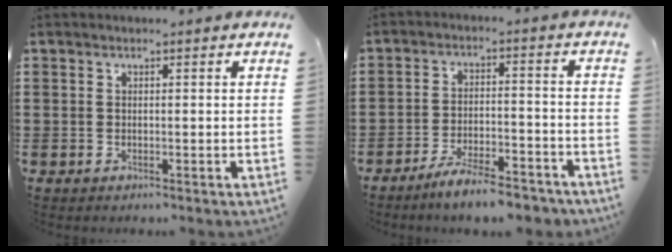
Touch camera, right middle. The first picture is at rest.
{"total": 6.9, "force": [-6.1, 0.5, 3.1], "torque": [-0.058, -0.002, -0.116]}